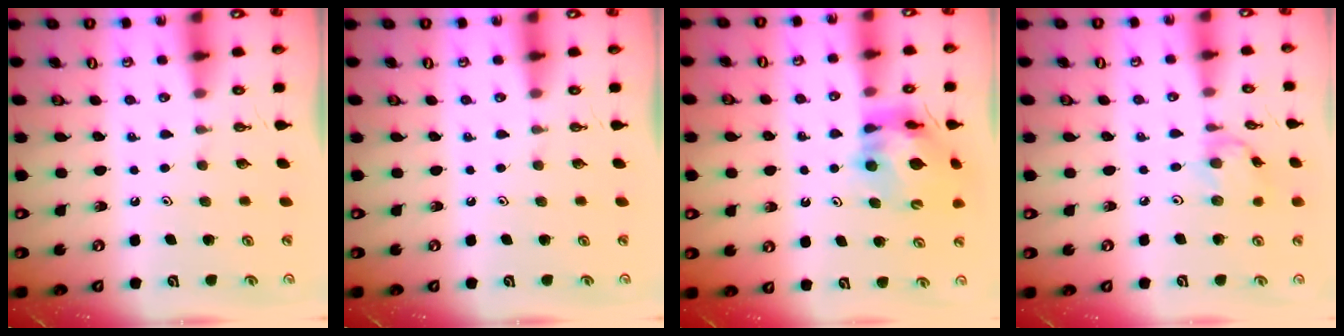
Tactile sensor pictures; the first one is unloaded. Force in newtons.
{"total": 0.0}
{"total": 12.1, "press": 12.0, "slide": 1.4}
{"total": 5.4, "press": 5.4, "slide": 0.3}